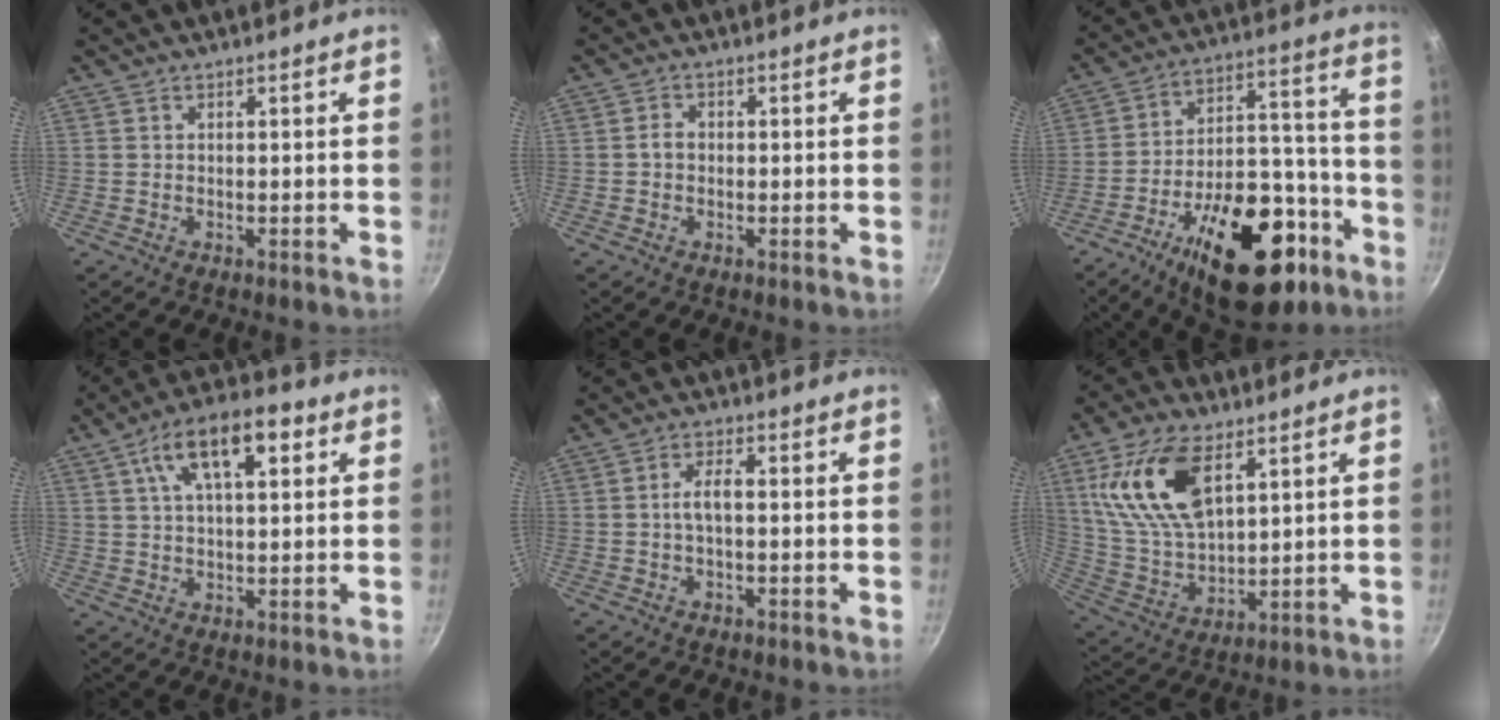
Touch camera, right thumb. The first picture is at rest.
{"total": 2.0, "force": [-0.2, 1.7, 1.1], "torque": [-0.012, 0.009, -0.006]}
{"total": 26.3, "force": [-13.7, 13.0, 18.3], "torque": [-0.229, 0.083, -0.193]}
{"total": 13.5, "force": [5.2, 6.1, 10.9], "torque": [-0.167, 0.010, 0.076]}
{"total": 3.7, "force": [-0.2, 1.6, 3.3], "torque": [-0.070, 0.015, -0.009]}
{"total": 17.5, "force": [7.2, 9.0, 13.1], "torque": [-0.241, -0.021, 0.150]}